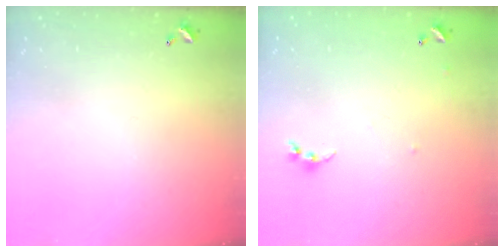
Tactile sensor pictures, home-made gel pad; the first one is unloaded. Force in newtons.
{"total": 5.1, "press": 5.0, "slide": 0.5}